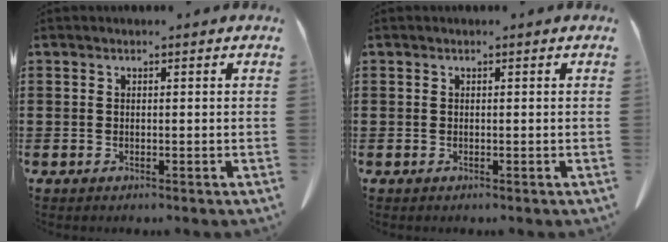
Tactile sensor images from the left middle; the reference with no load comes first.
{"total": 0.0}